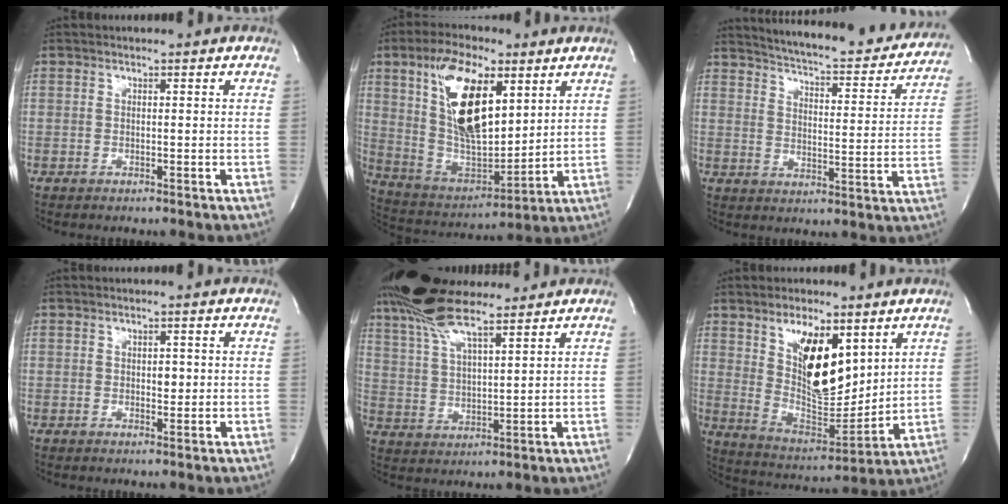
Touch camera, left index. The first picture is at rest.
{"total": 17.2, "force": [7.0, 6.6, 14.3], "torque": [-0.274, 0.005, 0.131]}
{"total": 22.6, "force": [21.0, 4.0, 7.5], "torque": [-0.109, -0.053, 0.257]}
{"total": 1.8, "force": [-0.1, 1.1, 1.4], "torque": [-0.020, -0.004, -0.002]}
{"total": 11.9, "force": [9.8, 2.1, 6.4], "torque": [-0.132, 0.015, 0.185]}
{"total": 13.1, "force": [5.5, 5.1, 10.7], "torque": [-0.195, -0.009, 0.109]}